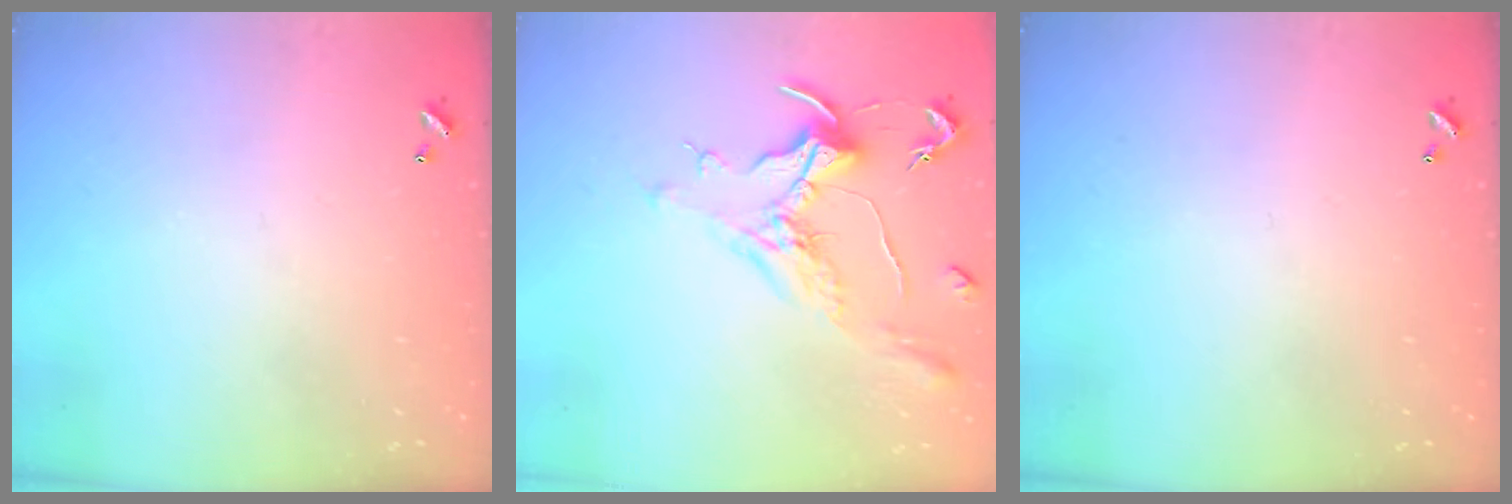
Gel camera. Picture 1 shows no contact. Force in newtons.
{"total": 1.8, "press": 1.5, "slide": 0.9}
{"total": 0.0}